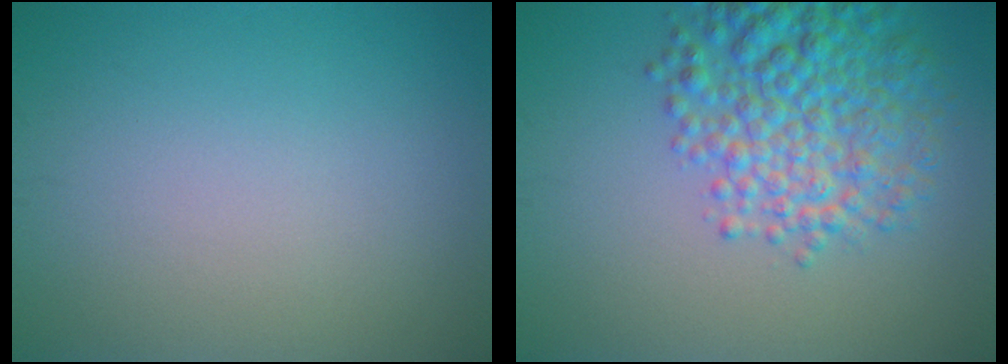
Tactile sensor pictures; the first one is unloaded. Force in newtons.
{"total": 6.9, "press": 6.9, "slide": 0.3}